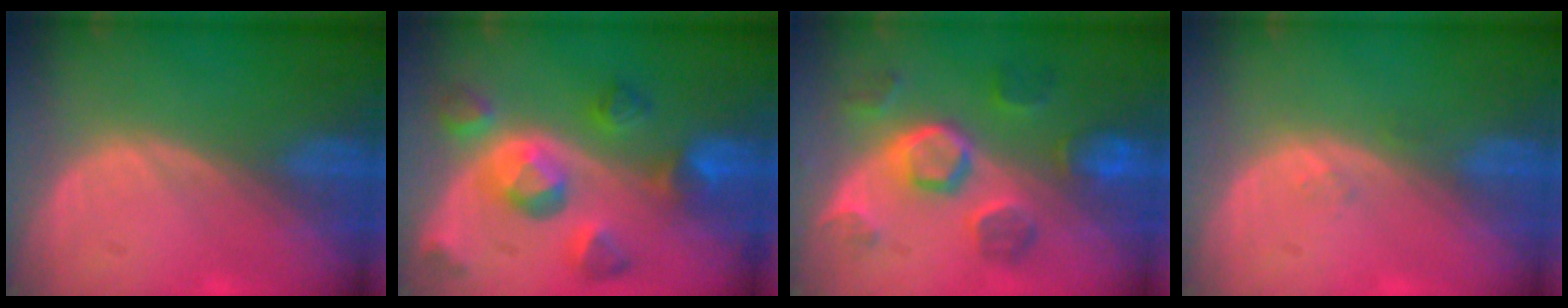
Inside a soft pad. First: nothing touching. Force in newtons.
{"total": 9.7, "press": 8.8, "slide": 4.1}
{"total": 8.5, "press": 8.4, "slide": 0.8}
{"total": 0.7, "press": 0.7, "slide": 0.1}